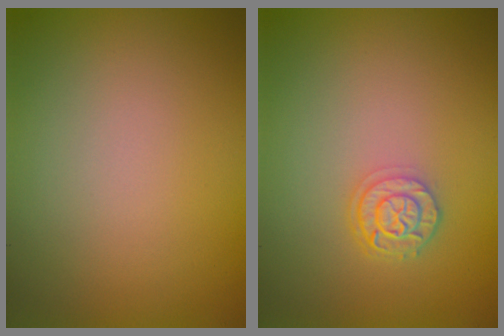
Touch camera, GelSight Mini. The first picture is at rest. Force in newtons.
{"total": 2.5, "press": 2.0, "slide": 1.4}